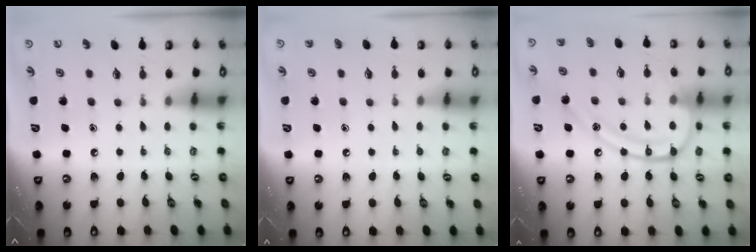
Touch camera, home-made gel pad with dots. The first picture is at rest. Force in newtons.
{"total": 1.7, "press": 1.7, "slide": 0.2}
{"total": 18.1, "press": 18.0, "slide": 1.7}